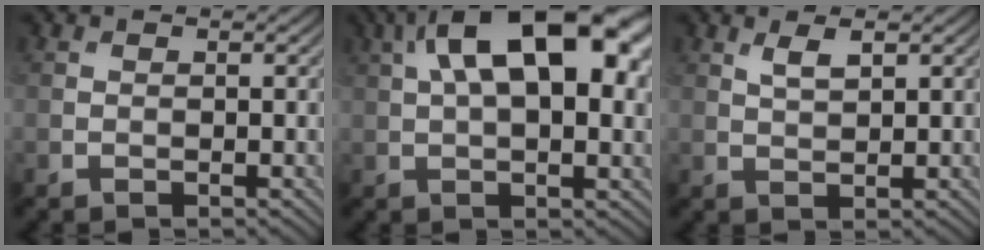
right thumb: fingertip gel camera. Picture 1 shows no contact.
{"total": 16.9, "force": [5.5, 7.8, 14.0], "torque": [-0.233, 0.044, 0.073]}
{"total": 2.4, "force": [1.3, 0.8, 1.8], "torque": [-0.039, 0.000, 0.029]}